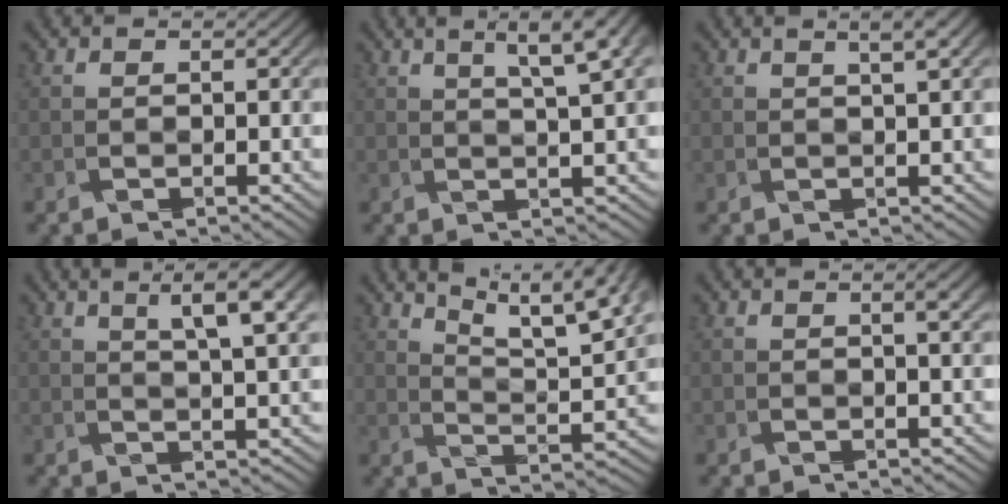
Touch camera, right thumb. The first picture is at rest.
{"total": 5.3, "force": [2.9, -0.1, 4.4], "torque": [-0.079, 0.016, 0.049]}
{"total": 2.4, "force": [1.4, -0.1, 2.0], "torque": [-0.045, 0.005, 0.028]}
{"total": 5.1, "force": [2.9, 0.1, 4.2], "torque": [-0.075, 0.008, 0.051]}
{"total": 11.2, "force": [8.5, 1.8, 7.1], "torque": [-0.121, 0.009, 0.119]}
{"total": 1.9, "force": [0.5, 0.5, 1.7], "torque": [-0.036, 0.000, 0.010]}